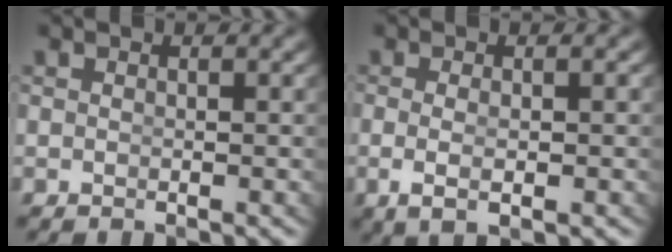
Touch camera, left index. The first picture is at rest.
{"total": 2.8, "force": [-0.8, 0.4, 2.6], "torque": [-0.058, -0.014, 0.001]}